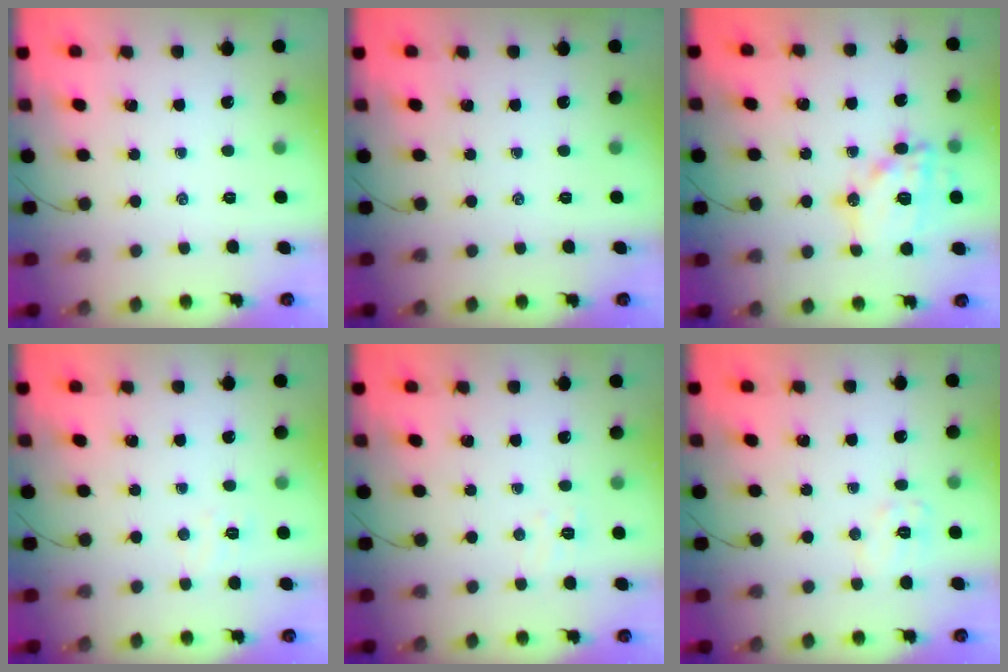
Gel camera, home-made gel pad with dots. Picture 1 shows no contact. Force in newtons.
{"total": 0.0}
{"total": 15.3, "press": 15.1, "slide": 2.4}
{"total": 3.9, "press": 3.8, "slide": 0.9}
{"total": 3.8, "press": 3.6, "slide": 1.0}
{"total": 7.5, "press": 7.4, "slide": 1.2}